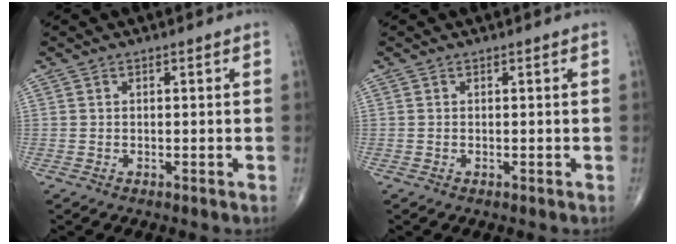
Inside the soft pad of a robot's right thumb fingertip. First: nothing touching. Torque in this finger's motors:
{"motor_torque": [0.38, 0.15, 0.00, 0.09, -0.03]}